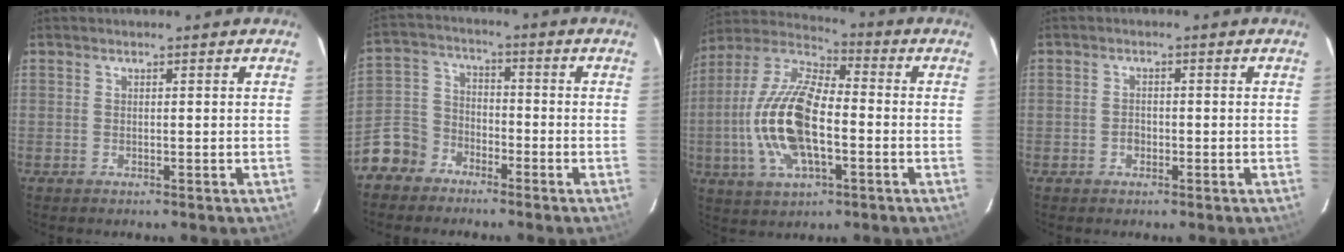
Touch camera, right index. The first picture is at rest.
{"total": 8.7, "force": [-6.0, 6.1, 1.4], "torque": [-0.048, 0.032, -0.126]}
{"total": 18.0, "force": [-3.4, 7.7, 15.9], "torque": [-0.333, 0.002, -0.070]}
{"total": 1.7, "force": [-0.7, 1.4, 0.6], "torque": [-0.011, 0.004, -0.011]}